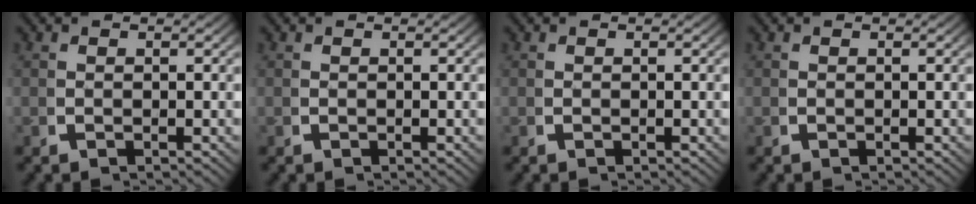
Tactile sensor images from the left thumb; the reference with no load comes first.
{"total": 0.0}
{"total": 0.0}
{"total": 0.0}